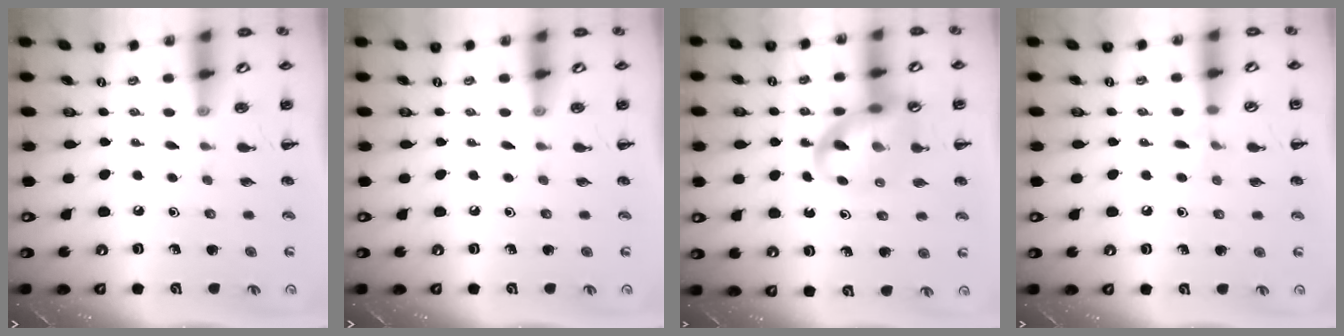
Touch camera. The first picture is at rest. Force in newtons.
{"total": 0.0}
{"total": 14.4, "press": 14.2, "slide": 2.8}
{"total": 4.8, "press": 4.5, "slide": 1.7}